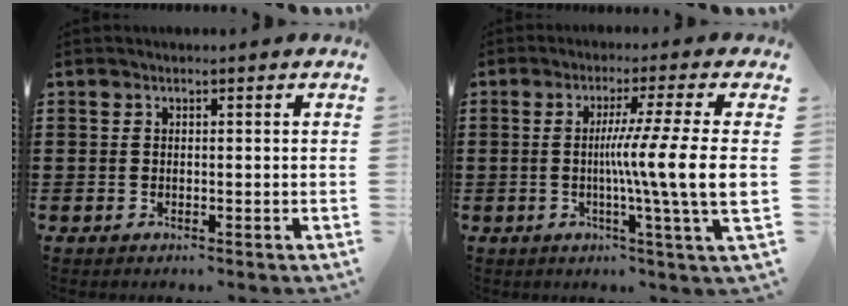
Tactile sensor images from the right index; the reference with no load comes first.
{"total": 10.3, "force": [-0.3, -1.5, 10.2], "torque": [-0.184, -0.015, -0.014]}